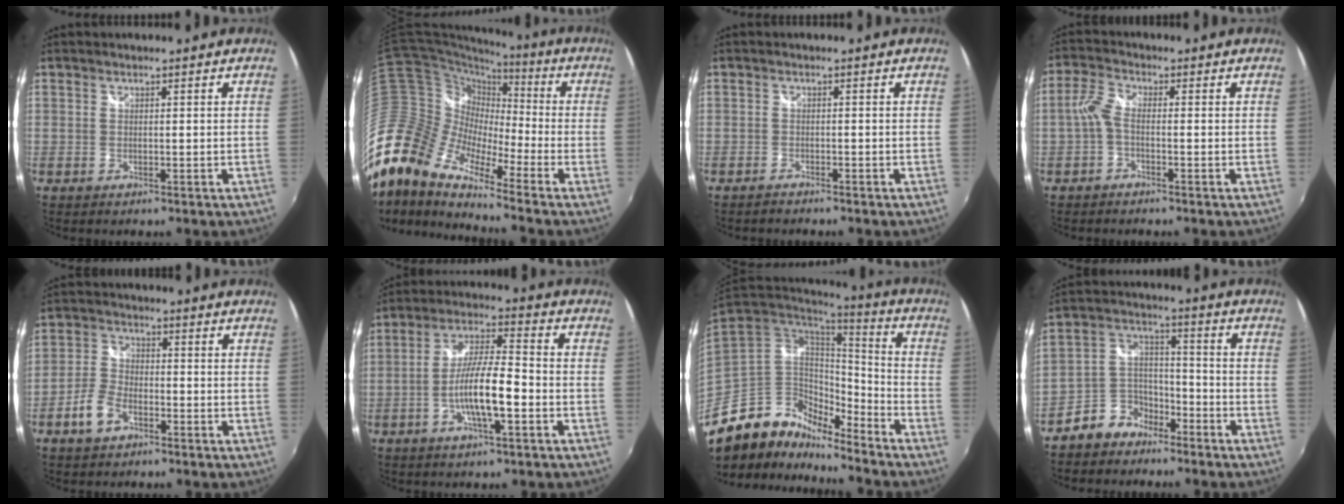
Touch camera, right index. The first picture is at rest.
{"total": 20.1, "force": [-11.9, 9.3, 13.4], "torque": [-0.240, -0.022, -0.251]}
{"total": 1.5, "force": [-1.5, 0.3, 0.2], "torque": [-0.012, -0.001, -0.028]}
{"total": 3.4, "force": [-1.1, 1.4, 2.9], "torque": [-0.071, 0.009, -0.027]}
{"total": 6.1, "force": [-3.5, 3.5, 3.7], "torque": [-0.084, 0.007, -0.066]}
{"total": 10.7, "force": [-3.7, 2.0, 9.8], "torque": [-0.193, 0.001, -0.067]}
{"total": 12.9, "force": [-9.9, 6.9, 4.6], "torque": [-0.101, 0.011, -0.191]}
{"total": 8.5, "force": [-6.2, 5.3, 2.5], "torque": [-0.057, 0.036, -0.115]}